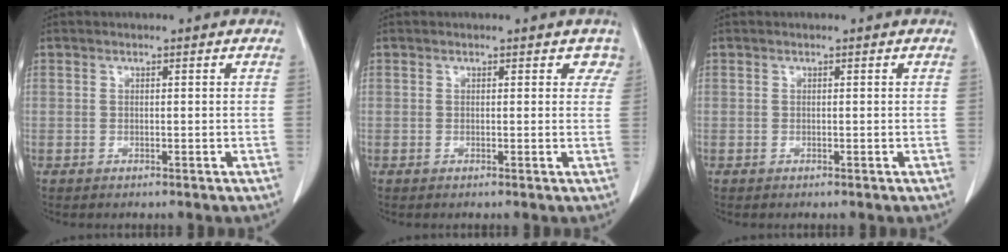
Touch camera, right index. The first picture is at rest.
{"total": 2.4, "force": [1.7, 1.6, 0.5], "torque": [0.019, -0.001, 0.002]}
{"total": 0.0}